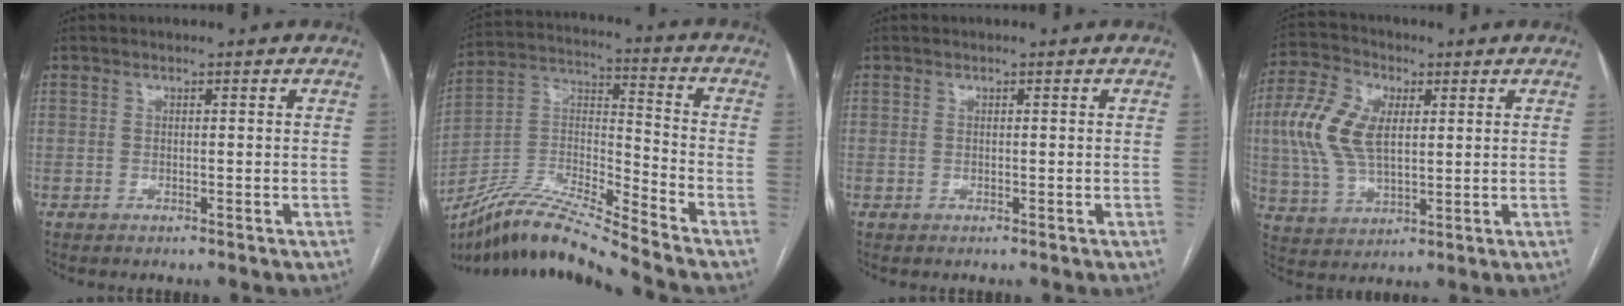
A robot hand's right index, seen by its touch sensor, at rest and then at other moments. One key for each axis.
{"total": 14.5, "fx": -13.3, "fy": -1.2, "fz": 5.8, "tx": -0.111, "ty": 0.016, "tz": -0.248}
{"total": 0.0}
{"total": 11.7, "fx": 2.0, "fy": 6.2, "fz": 9.7, "tx": -0.232, "ty": 0.019, "tz": 0.042}